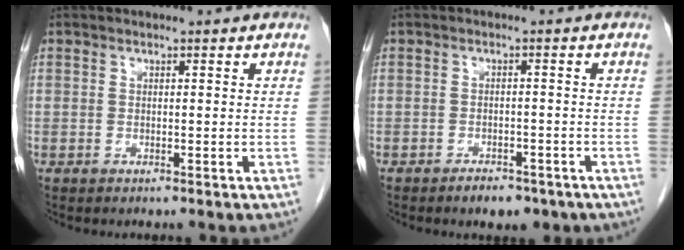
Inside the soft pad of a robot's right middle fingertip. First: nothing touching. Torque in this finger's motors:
{"motor_torque": [0.35, -0.24, 0.01, 0.02]}